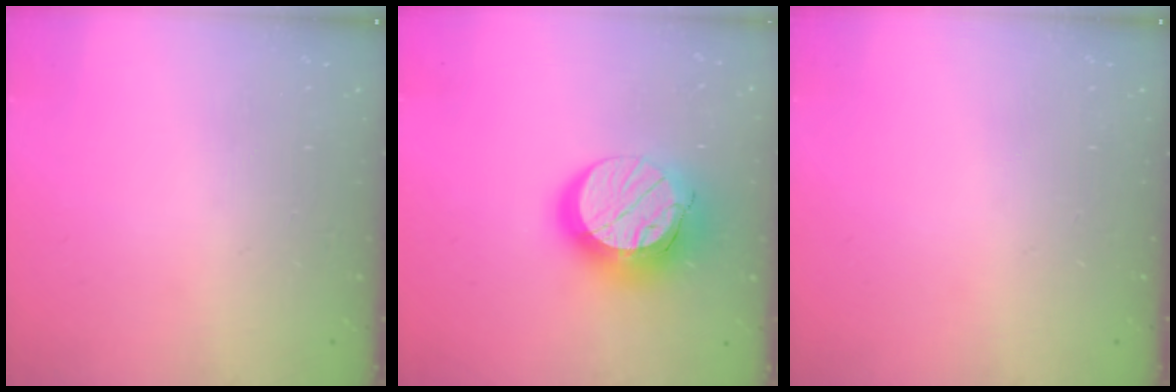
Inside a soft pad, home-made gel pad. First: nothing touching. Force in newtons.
{"total": 17.0, "press": 17.0, "slide": 1.6}
{"total": 0.0}